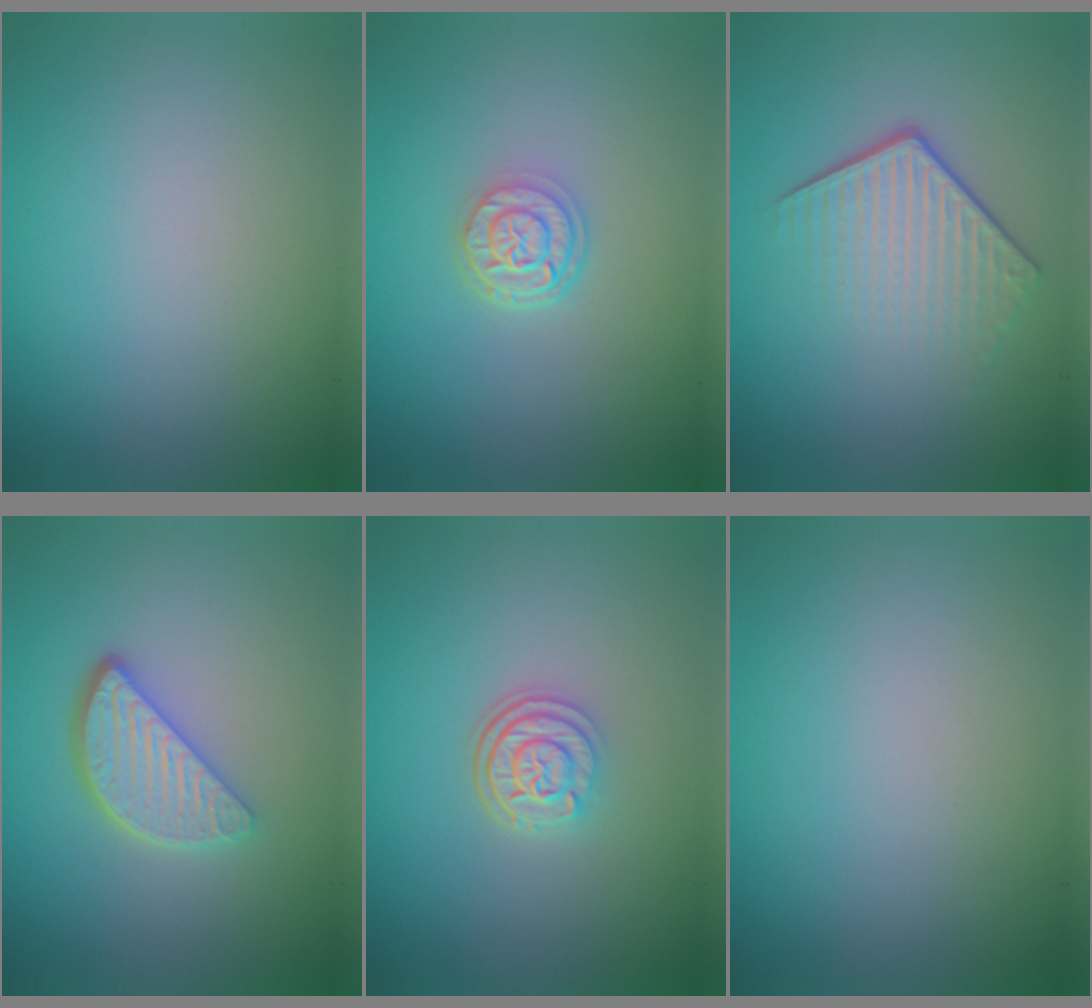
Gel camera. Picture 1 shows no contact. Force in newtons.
{"total": 2.8, "press": 2.1, "slide": 1.8}
{"total": 4.3, "press": 2.8, "slide": 3.3}
{"total": 4.0, "press": 3.2, "slide": 2.4}
{"total": 3.1, "press": 2.4, "slide": 2.0}
{"total": 0.0}